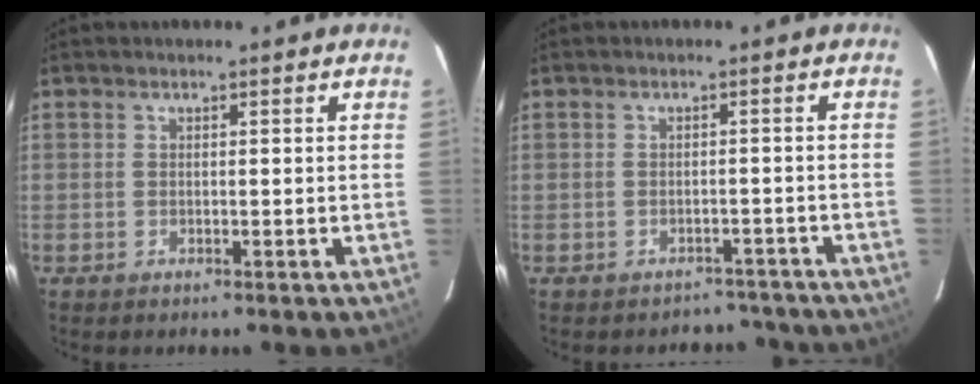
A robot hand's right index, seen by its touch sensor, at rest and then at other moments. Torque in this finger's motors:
{"motor_torque": [-0.18, -0.17, -0.06, -0.06]}